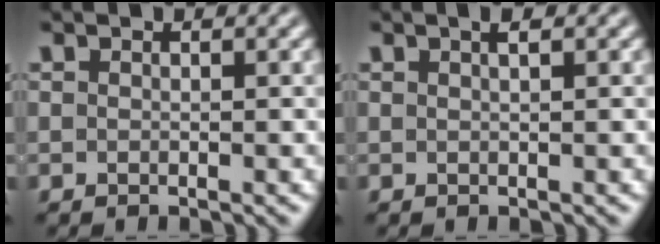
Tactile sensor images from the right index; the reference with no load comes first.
{"total": 1.0, "force": [0.4, -0.4, 0.9], "torque": [-0.007, 0.005, 0.007]}